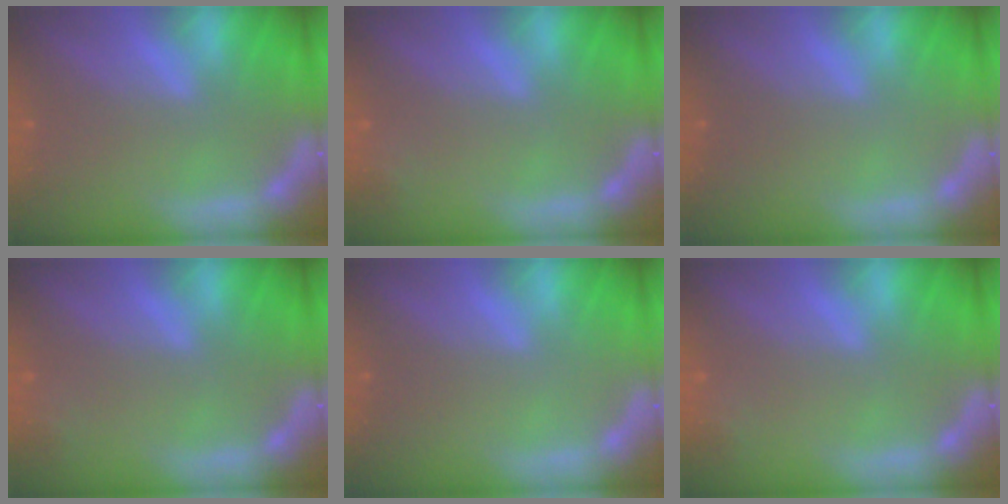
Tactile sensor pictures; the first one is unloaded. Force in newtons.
{"total": 0.9}
{"total": 0.0}
{"total": 0.9}
{"total": 0.0}
{"total": 0.9}